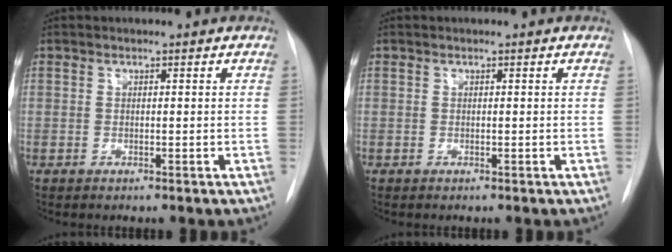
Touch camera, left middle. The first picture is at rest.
{"total": 0.0}